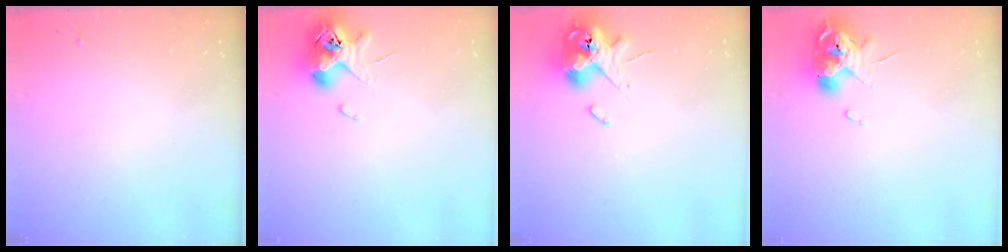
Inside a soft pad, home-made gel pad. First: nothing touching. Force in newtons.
{"total": 11.8, "press": 11.6, "slide": 1.9}
{"total": 14.6, "press": 14.4, "slide": 2.8}
{"total": 14.0, "press": 13.9, "slide": 1.7}